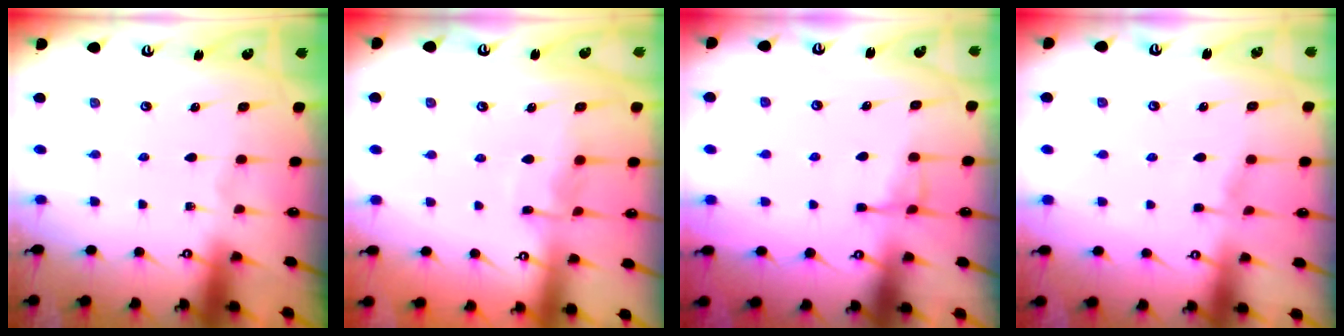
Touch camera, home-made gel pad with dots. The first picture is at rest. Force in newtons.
{"total": 6.1, "press": 6.0, "slide": 0.7}
{"total": 4.8, "press": 4.7, "slide": 0.7}
{"total": 1.7, "press": 1.7, "slide": 0.3}